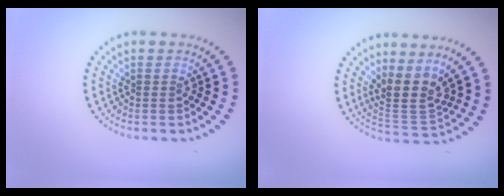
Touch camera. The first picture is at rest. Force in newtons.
{"total": 3.8, "press": 3.0, "slide": 2.4}